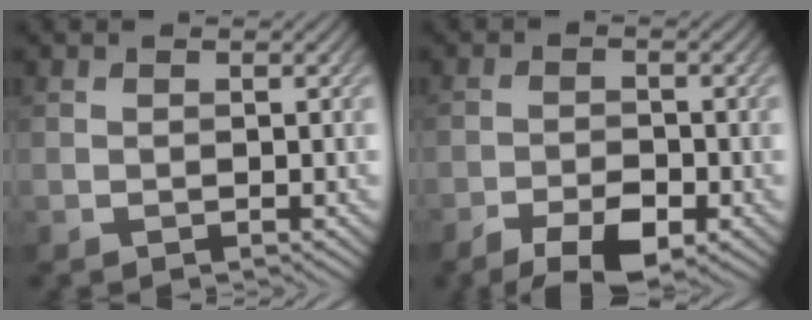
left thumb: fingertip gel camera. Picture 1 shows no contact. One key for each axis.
{"total": 6.2, "fx": -4.1, "fy": 2.2, "fz": 4.1, "tx": -0.068, "ty": -0.003, "tz": -0.069}